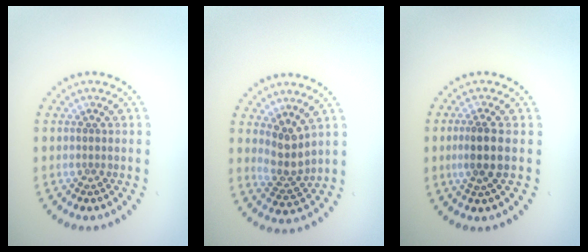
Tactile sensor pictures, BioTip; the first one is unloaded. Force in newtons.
{"total": 2.9, "press": 2.3, "slide": 1.8}
{"total": 2.7, "press": 2.3, "slide": 1.3}